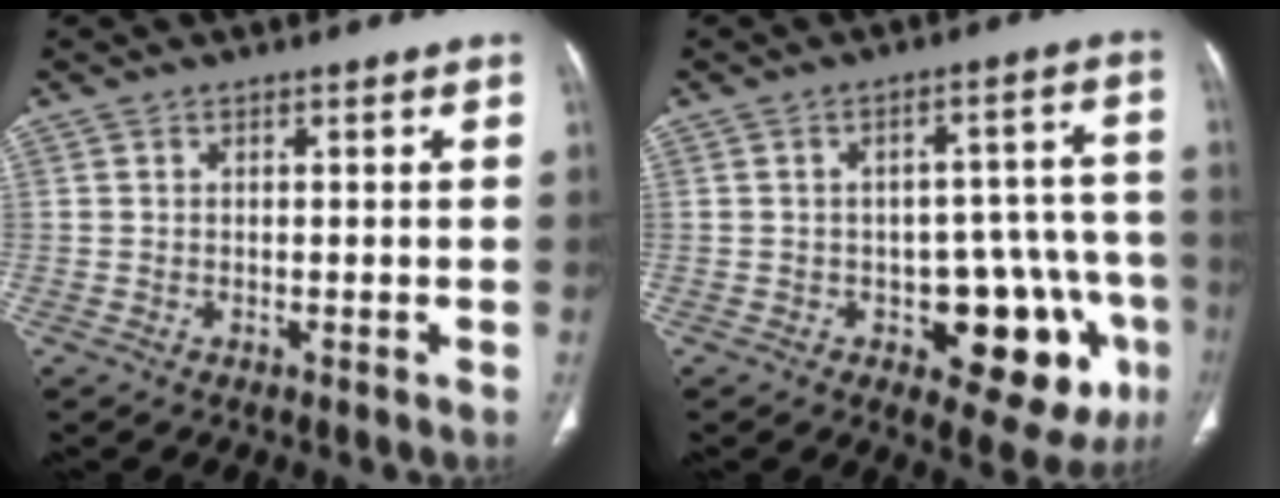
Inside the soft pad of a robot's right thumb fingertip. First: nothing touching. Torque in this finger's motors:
{"motor_torque": [1.30, 1.15, 0.78, -0.94, 0.16]}